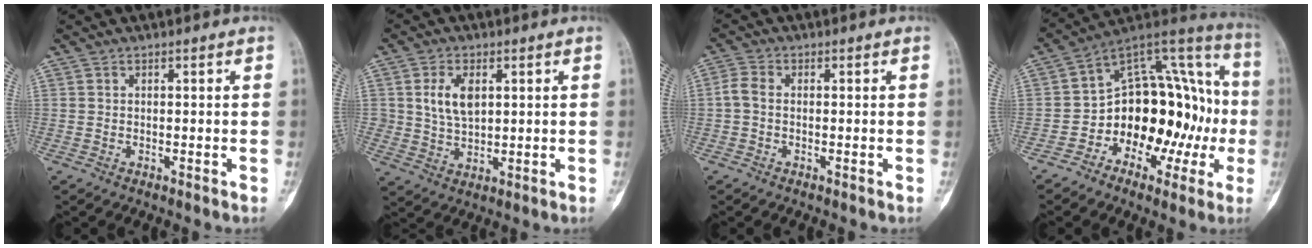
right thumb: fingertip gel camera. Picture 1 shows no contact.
{"total": 6.8, "force": [1.9, 4.4, 4.9], "torque": [-0.078, -0.008, 0.042]}
{"total": 2.7, "force": [-0.4, 1.7, 2.0], "torque": [-0.047, 0.005, -0.015]}
{"total": 21.1, "force": [-4.0, 14.1, 15.2], "torque": [-0.150, 0.086, -0.055]}